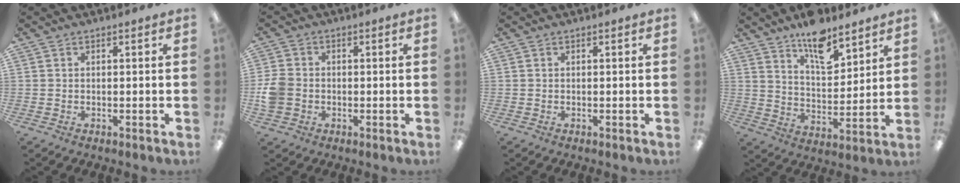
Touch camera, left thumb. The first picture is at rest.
{"total": 5.8, "force": [-0.8, 5.1, 2.8], "torque": [-0.054, 0.011, -0.013]}
{"total": 0.0}
{"total": 12.0, "force": [9.2, 4.8, 6.1], "torque": [-0.087, -0.057, 0.161]}